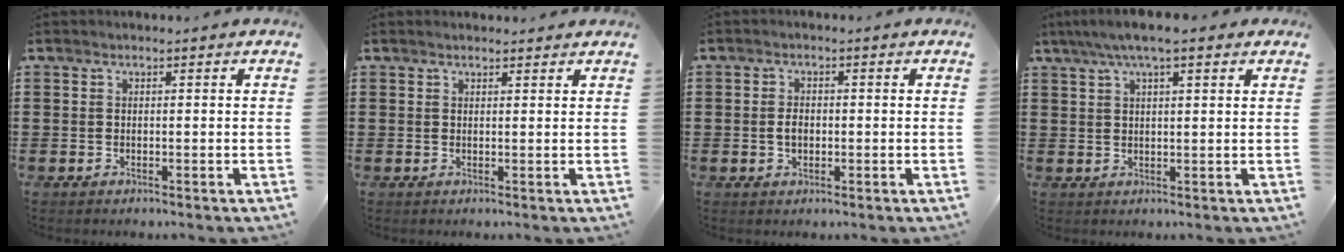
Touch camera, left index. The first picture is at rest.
{"total": 0.9, "force": [0.8, 0.1, 0.2], "torque": [-0.004, 0.001, 0.017]}
{"total": 2.4, "force": [-0.2, 1.5, 1.9], "torque": [-0.038, 0.005, -0.004]}
{"total": 5.3, "force": [3.3, 0.9, 4.0], "torque": [-0.083, 0.008, 0.057]}